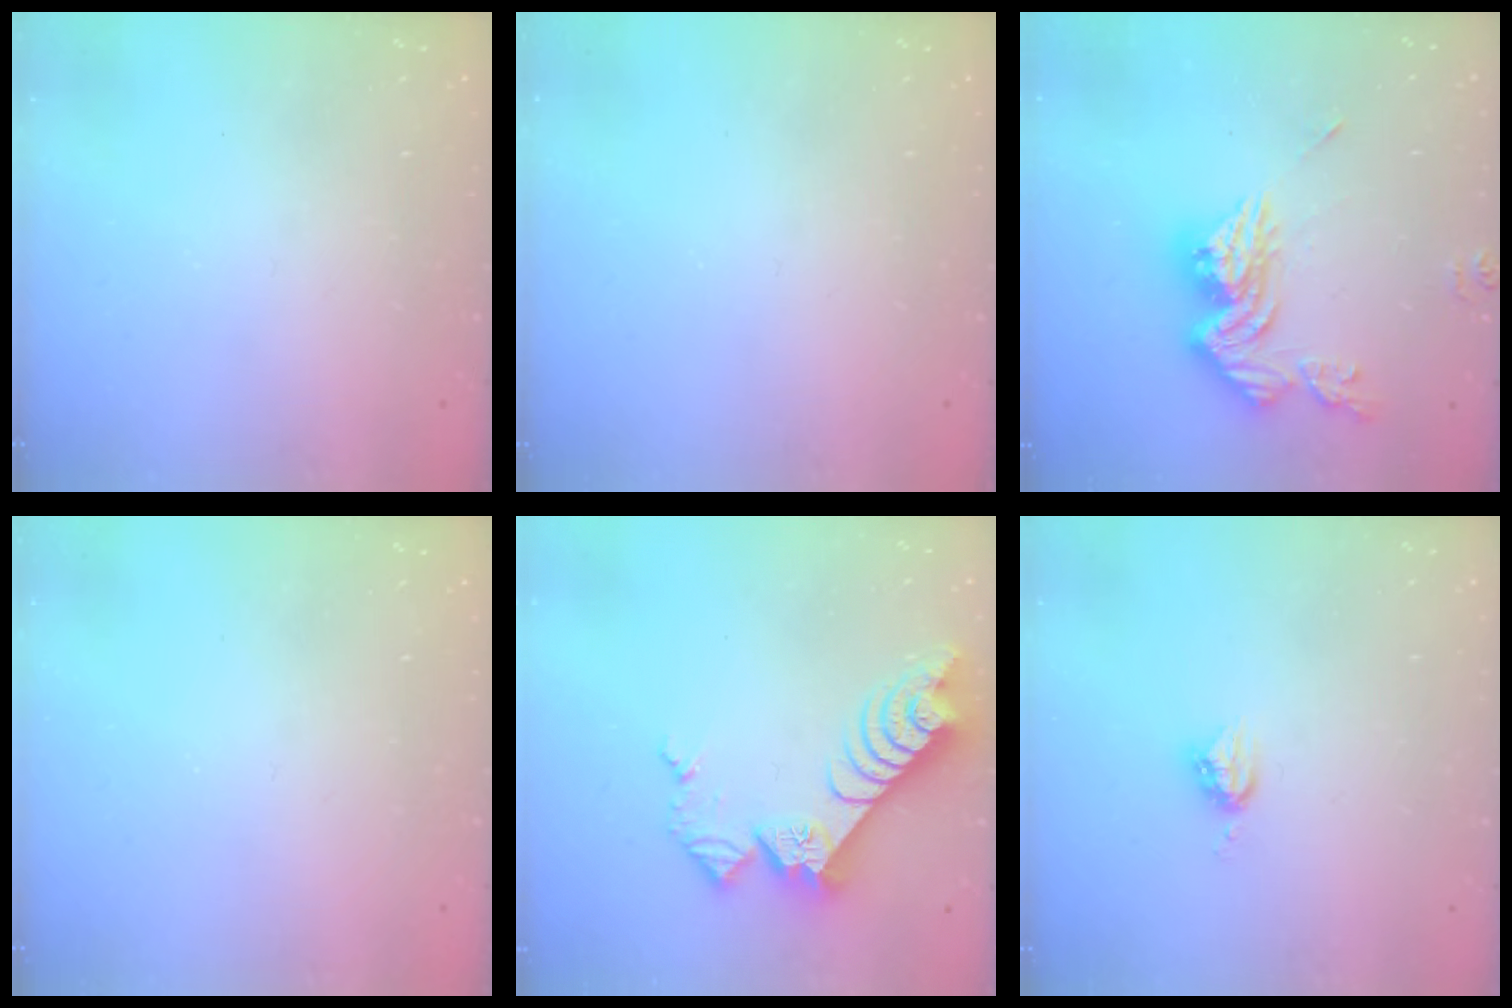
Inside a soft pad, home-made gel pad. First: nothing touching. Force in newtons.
{"total": 0.0}
{"total": 13.7, "press": 13.6, "slide": 1.3}
{"total": 0.0}
{"total": 11.2, "press": 11.1, "slide": 1.4}
{"total": 5.1, "press": 5.1, "slide": 0.0}